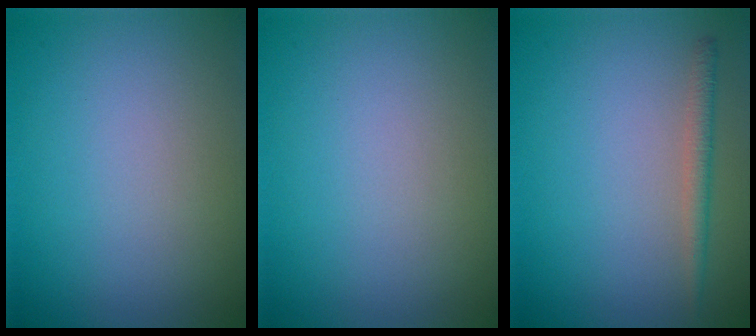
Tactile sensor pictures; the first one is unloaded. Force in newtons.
{"total": 0.0}
{"total": 1.6, "press": 1.6, "slide": 0.0}